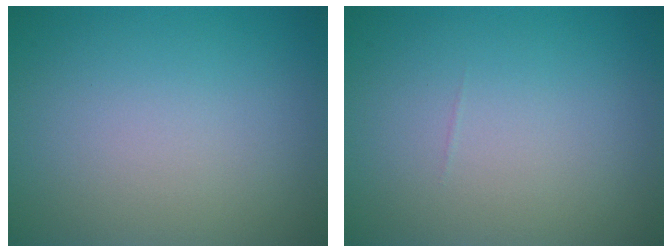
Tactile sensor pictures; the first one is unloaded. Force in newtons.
{"total": 0.0}